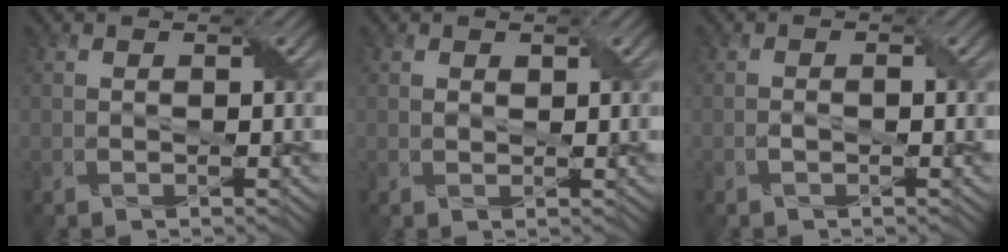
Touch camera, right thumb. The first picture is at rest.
{"total": 0.8, "force": [0.5, 0.5, 0.4], "torque": [-0.011, -0.001, 0.010]}
{"total": 0.9, "force": [-0.4, 0.4, 0.8], "torque": [-0.016, 0.005, -0.006]}